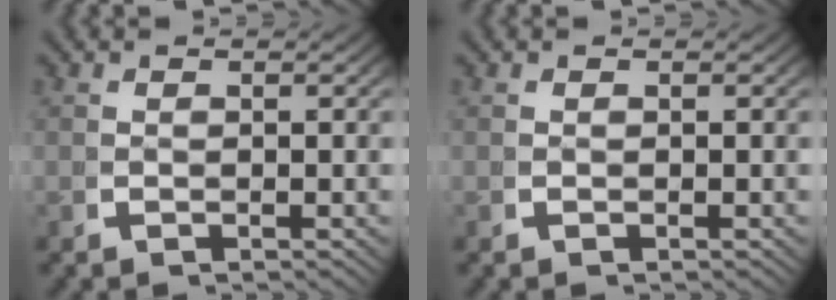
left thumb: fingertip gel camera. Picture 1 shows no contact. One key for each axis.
{"total": 0.0}